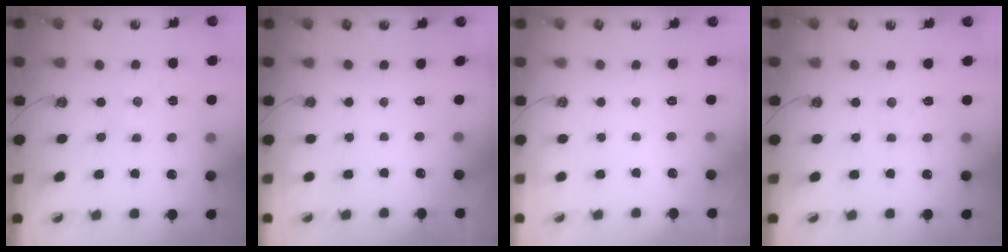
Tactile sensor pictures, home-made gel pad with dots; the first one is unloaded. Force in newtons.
{"total": 0.0}
{"total": 0.0}
{"total": 2.5, "press": 2.4, "slide": 0.5}